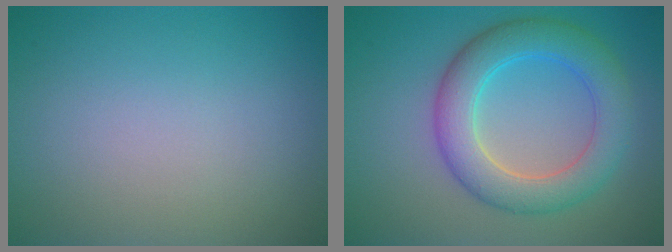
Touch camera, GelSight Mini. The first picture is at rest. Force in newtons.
{"total": 6.1, "press": 6.1, "slide": 0.2}